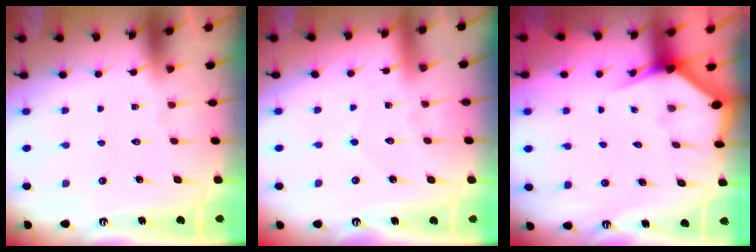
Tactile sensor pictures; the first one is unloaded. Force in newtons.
{"total": 2.1, "press": 2.1, "slide": 0.1}
{"total": 2.8, "press": 2.8, "slide": 0.2}